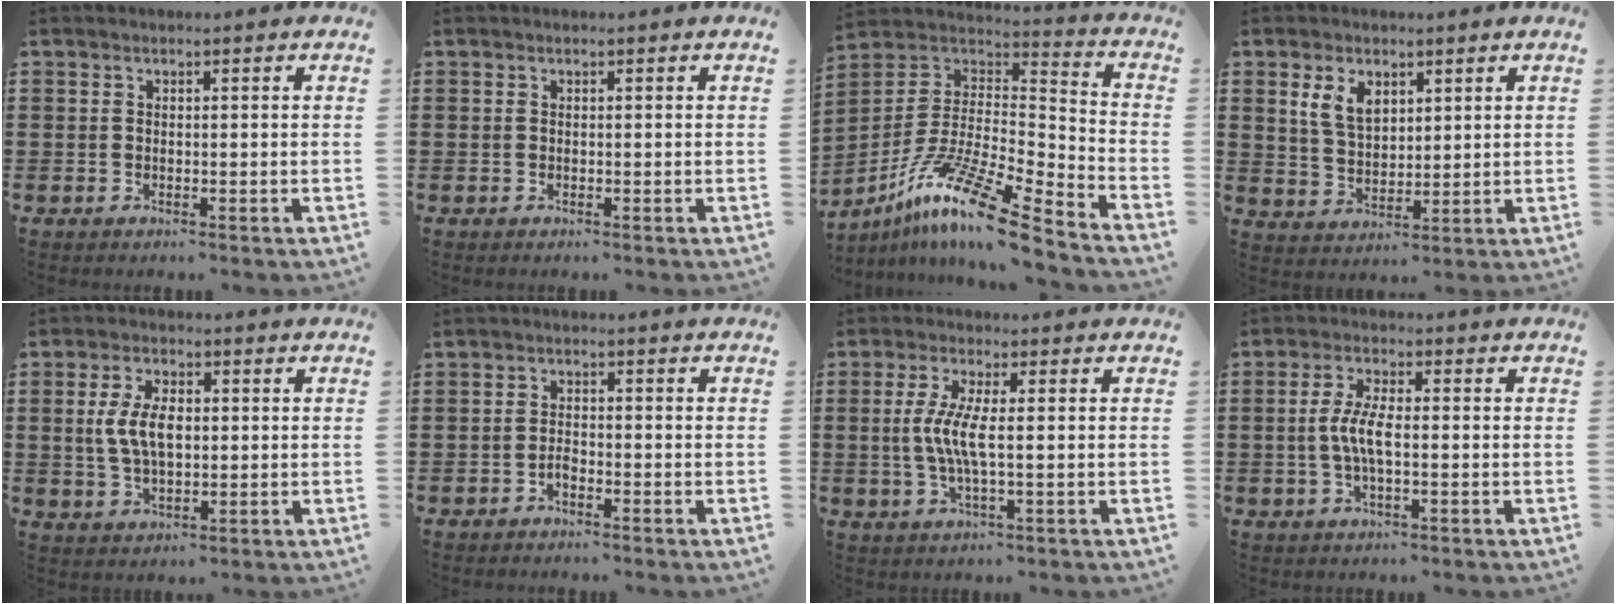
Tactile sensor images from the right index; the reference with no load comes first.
{"total": 0.0}
{"total": 14.1, "force": [-10.1, 1.3, 9.7], "torque": [-0.186, 0.010, -0.193]}
{"total": 5.3, "force": [2.5, 3.3, 3.4], "torque": [-0.078, 0.011, 0.045]}
{"total": 6.6, "force": [0.5, 3.4, 5.7], "torque": [-0.128, 0.007, 0.004]}
{"total": 1.4, "force": [-1.1, 0.5, 0.6], "torque": [-0.016, -0.001, -0.021]}
{"total": 5.5, "force": [-0.1, 0.7, 5.4], "torque": [-0.121, -0.011, -0.012]}
{"total": 4.9, "force": [-0.7, 1.4, 4.7], "torque": [-0.104, -0.002, -0.021]}